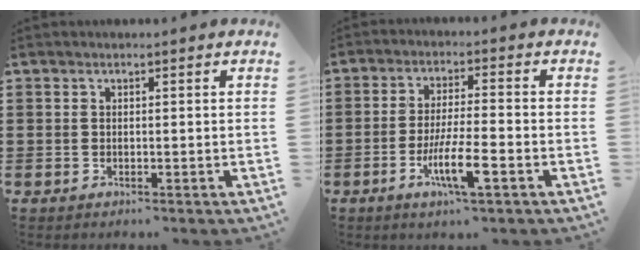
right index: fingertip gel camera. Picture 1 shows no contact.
{"total": 7.3, "force": [-3.2, 1.2, 6.5], "torque": [-0.124, -0.010, -0.058]}